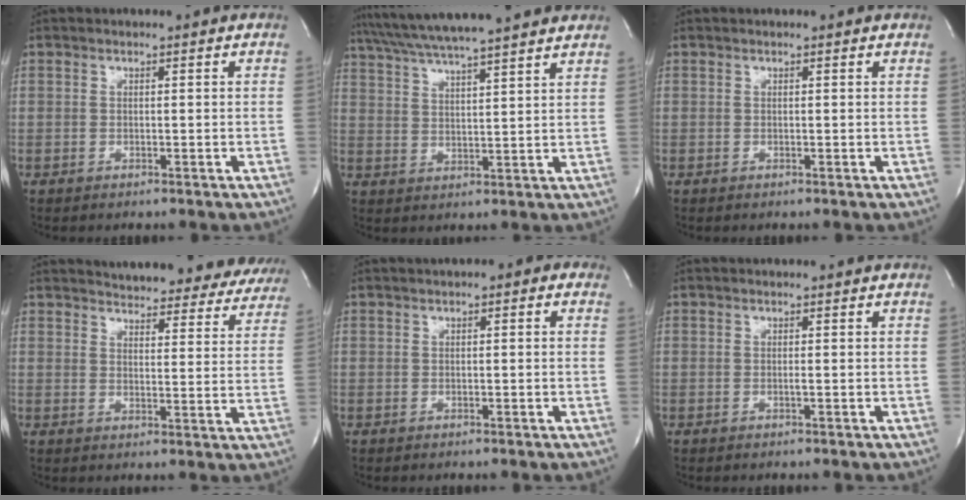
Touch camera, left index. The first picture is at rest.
{"total": 17.5, "force": [15.3, 0.5, 8.5], "torque": [-0.153, 0.037, 0.226]}
{"total": 0.8, "force": [0.7, 0.3, 0.2], "torque": [-0.011, 0.019, 0.011]}
{"total": 26.4, "force": [24.8, 6.1, 6.6], "torque": [-0.096, -0.065, 0.282]}
{"total": 2.0, "force": [0.9, 0.9, 1.6], "torque": [-0.020, 0.014, 0.008]}
{"total": 0.9, "force": [-0.9, -0.2, 0.2], "torque": [-0.001, -0.010, -0.019]}